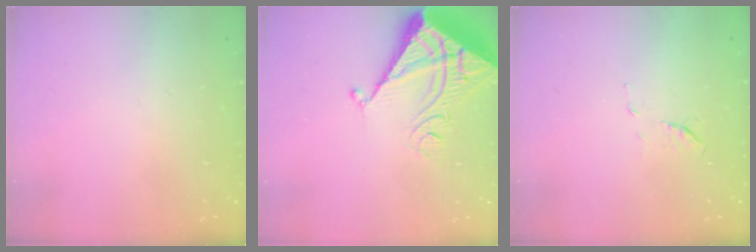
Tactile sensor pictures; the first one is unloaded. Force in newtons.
{"total": 7.4, "press": 7.3, "slide": 0.8}
{"total": 4.9, "press": 4.8, "slide": 1.3}